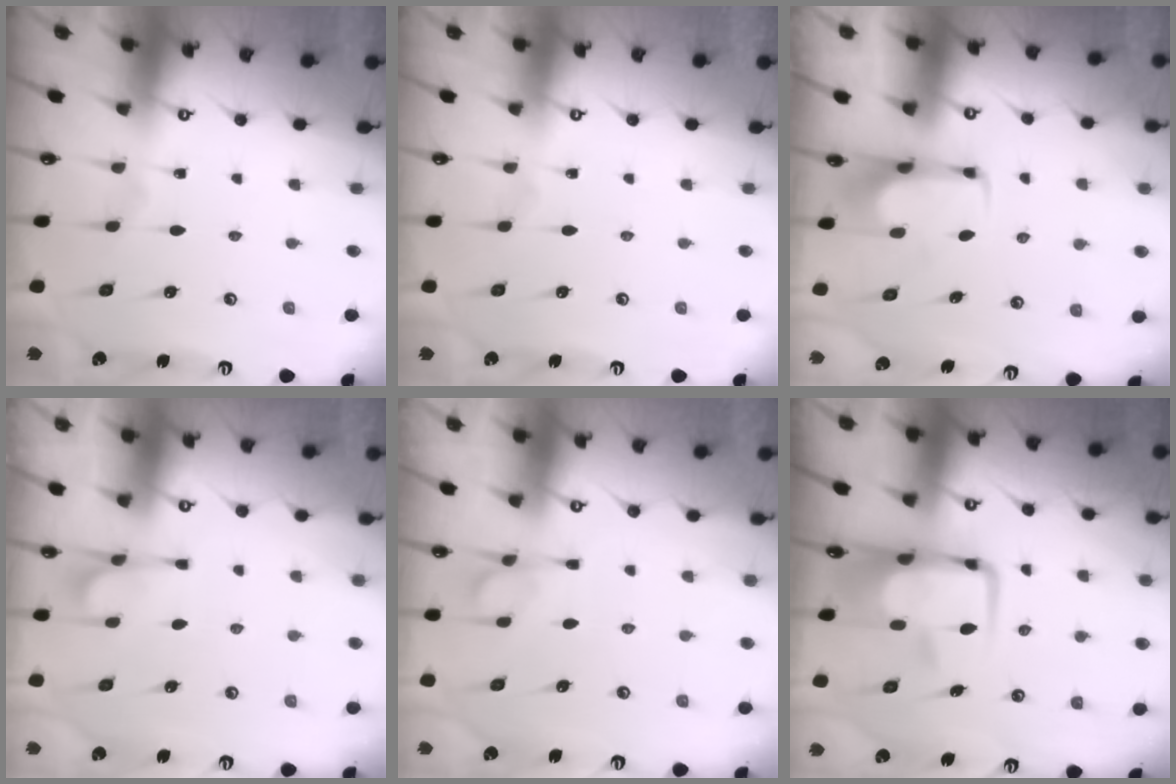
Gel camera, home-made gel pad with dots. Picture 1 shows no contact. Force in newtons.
{"total": 0.0}
{"total": 2.0, "press": 2.0, "slide": 0.2}
{"total": 2.5, "press": 2.0, "slide": 1.4}
{"total": 1.8, "press": 1.3, "slide": 1.3}
{"total": 8.5, "press": 8.4, "slide": 1.3}